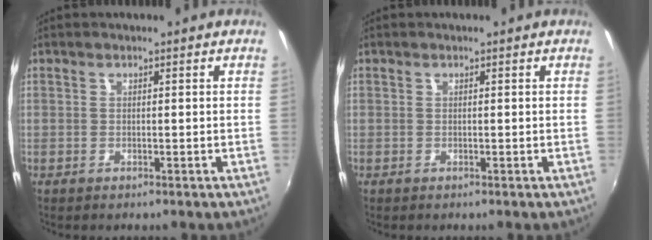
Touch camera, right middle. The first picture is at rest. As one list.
[{"total": 0.0}]